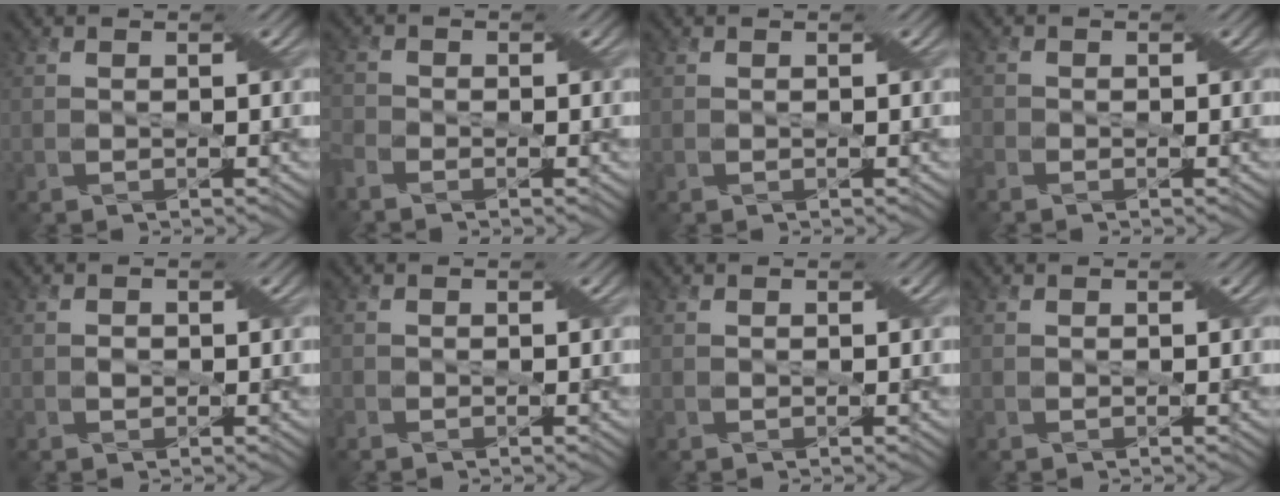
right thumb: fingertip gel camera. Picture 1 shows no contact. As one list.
[{"total": 2.9, "force": [-2.3, 1.3, 1.3], "torque": [-0.039, -0.009, -0.058]}, {"total": 0.0}, {"total": 1.7, "force": [-1.3, 0.9, 0.6], "torque": [-0.019, -0.007, -0.032]}, {"total": 0.9, "force": [-0.1, 0.8, 0.4], "torque": [-0.008, -0.003, -0.004]}, {"total": 0.8, "force": [-0.6, 0.5, 0.3], "torque": [-0.009, -0.002, -0.010]}, {"total": 0.0}, {"total": 0.0}]